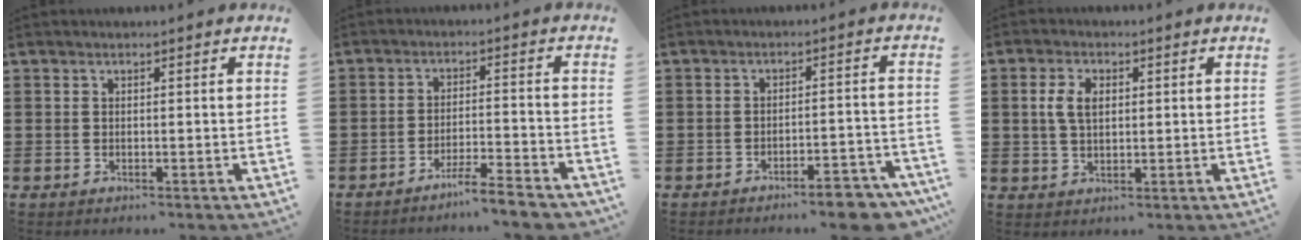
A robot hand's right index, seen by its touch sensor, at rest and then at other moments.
{"total": 5.1, "force": [-4.7, -0.3, 2.0], "torque": [-0.039, -0.012, -0.091]}
{"total": 5.5, "force": [-4.8, 0.3, 2.6], "torque": [-0.040, -0.004, -0.088]}
{"total": 4.5, "force": [0.9, 2.7, 3.5], "torque": [-0.083, 0.009, 0.012]}